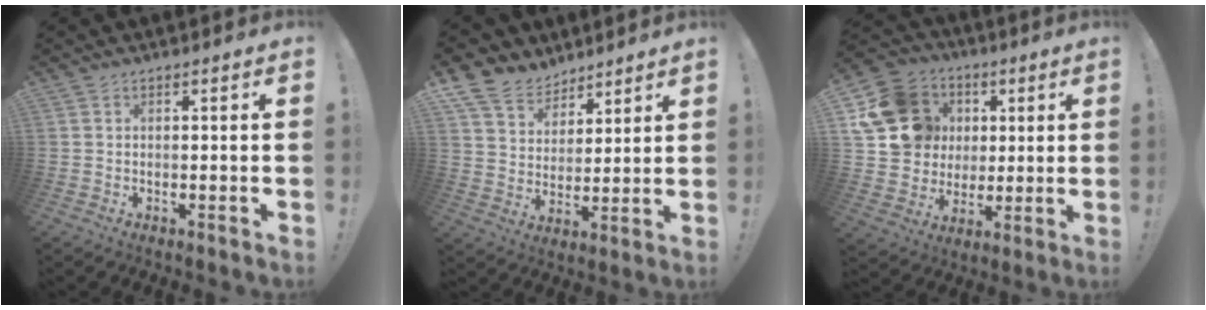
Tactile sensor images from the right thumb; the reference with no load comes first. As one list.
[{"total": 10.8, "force": [8.1, 6.8, 2.0], "torque": [-0.049, -0.063, 0.162]}, {"total": 18.7, "force": [5.4, 16.1, 7.8], "torque": [-0.126, -0.012, 0.131]}]